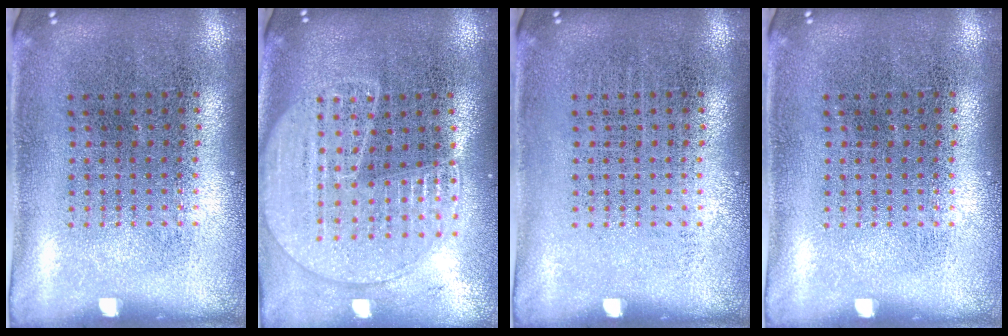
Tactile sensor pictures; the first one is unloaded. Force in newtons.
{"total": 1.7, "press": 1.6, "slide": 0.6}
{"total": 0.0}
{"total": 0.0}